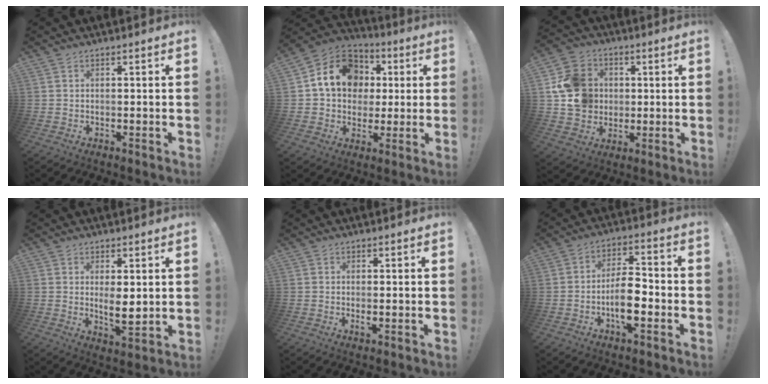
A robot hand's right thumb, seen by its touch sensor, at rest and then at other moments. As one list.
[{"total": 16.7, "force": [4.5, 13.7, 8.5], "torque": [-0.117, -0.002, 0.095]}, {"total": 14.9, "force": [1.7, 13.5, 6.2], "torque": [-0.096, 0.005, 0.042]}, {"total": 5.5, "force": [1.1, 2.3, 4.9], "torque": [-0.068, -0.019, 0.017]}, {"total": 1.0, "force": [-0.3, 0.1, 1.0], "torque": [-0.020, 0.001, -0.004]}, {"total": 10.3, "force": [-3.6, 4.1, 8.7], "torque": [-0.161, 0.010, -0.067]}]